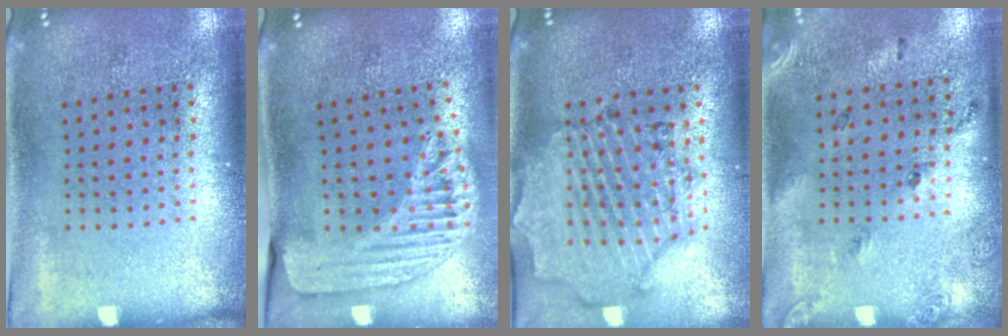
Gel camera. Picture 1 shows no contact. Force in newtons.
{"total": 1.6, "press": 1.5, "slide": 0.4}
{"total": 1.6, "press": 1.6, "slide": 0.4}
{"total": 1.7, "press": 1.0, "slide": 1.4}